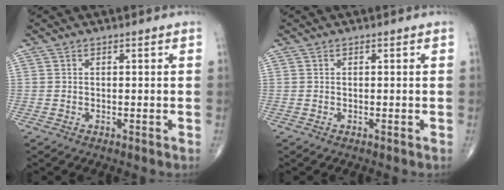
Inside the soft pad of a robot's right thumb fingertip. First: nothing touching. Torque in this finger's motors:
{"motor_torque": [-0.03, 0.03, -0.02, -0.02, 0.01]}